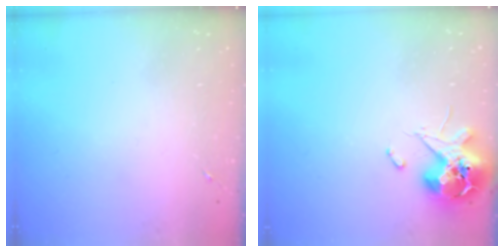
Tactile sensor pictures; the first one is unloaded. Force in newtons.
{"total": 12.4, "press": 12.3, "slide": 1.9}